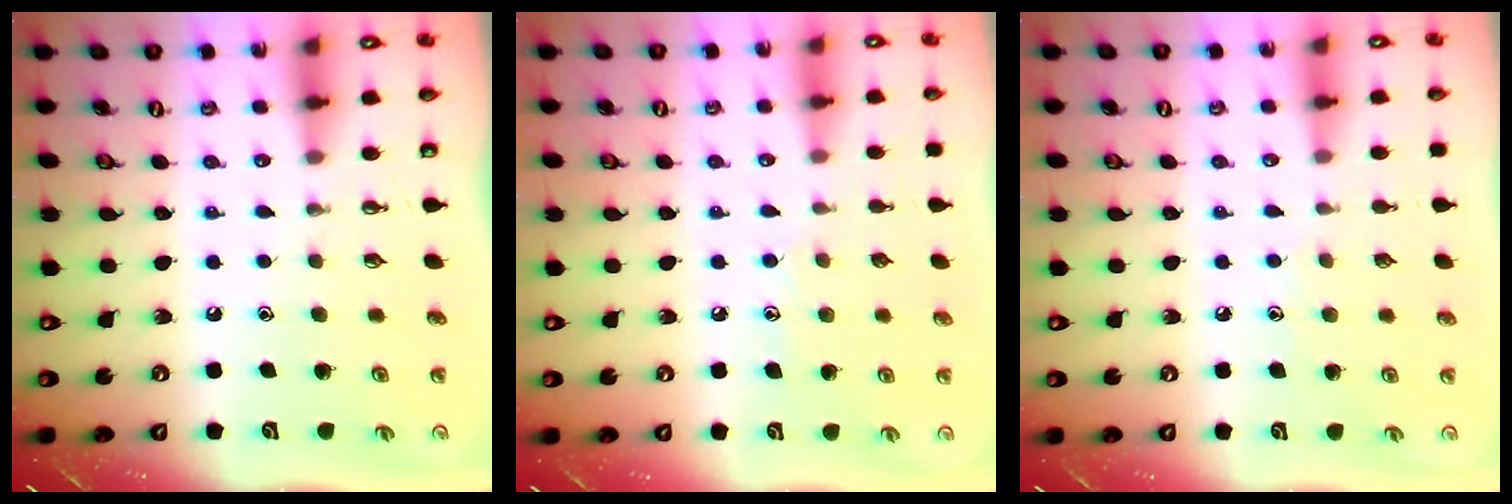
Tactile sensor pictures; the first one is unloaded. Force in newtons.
{"total": 5.7, "press": 5.7, "slide": 0.5}
{"total": 3.6, "press": 3.6, "slide": 0.3}